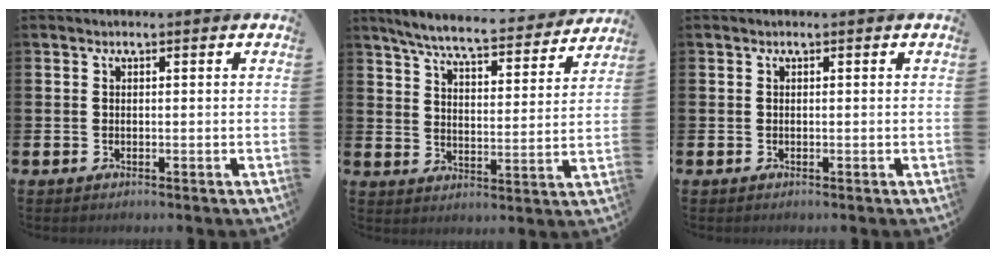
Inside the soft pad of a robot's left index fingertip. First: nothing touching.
{"total": 7.2, "force": [6.6, 0.6, 2.7], "torque": [-0.073, -0.044, 0.110]}
{"total": 0.0}